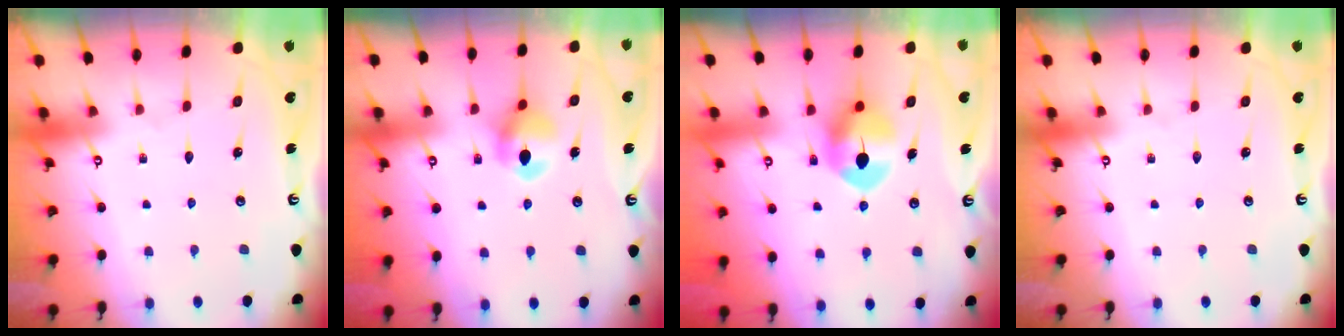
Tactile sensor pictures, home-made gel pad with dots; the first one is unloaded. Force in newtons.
{"total": 7.9, "press": 7.8, "slide": 0.6}
{"total": 9.1, "press": 9.1, "slide": 0.9}
{"total": 0.0}